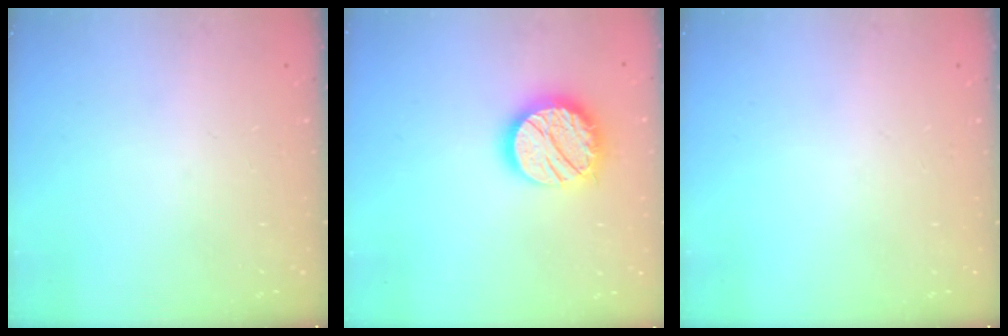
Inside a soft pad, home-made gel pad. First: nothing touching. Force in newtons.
{"total": 17.1, "press": 17.0, "slide": 1.2}
{"total": 0.0}